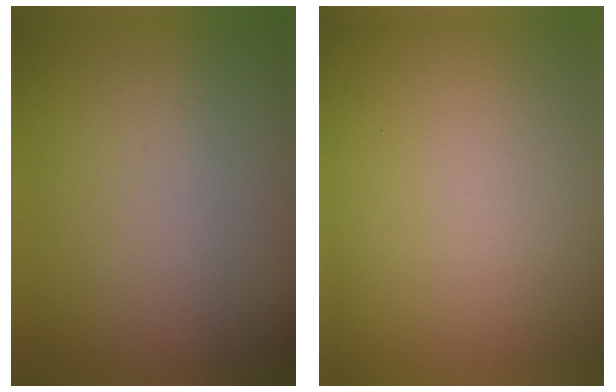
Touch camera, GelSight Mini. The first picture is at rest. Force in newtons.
{"total": 0.0}